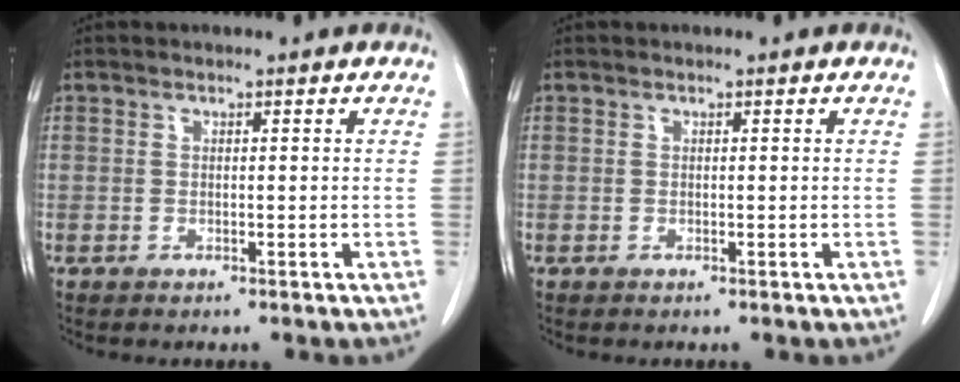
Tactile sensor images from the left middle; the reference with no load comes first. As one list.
[{"total": 0.0}]